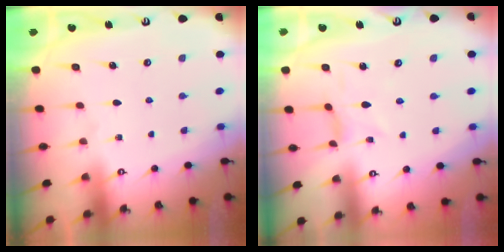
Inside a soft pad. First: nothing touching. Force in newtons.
{"total": 0.7, "press": 0.6, "slide": 0.3}